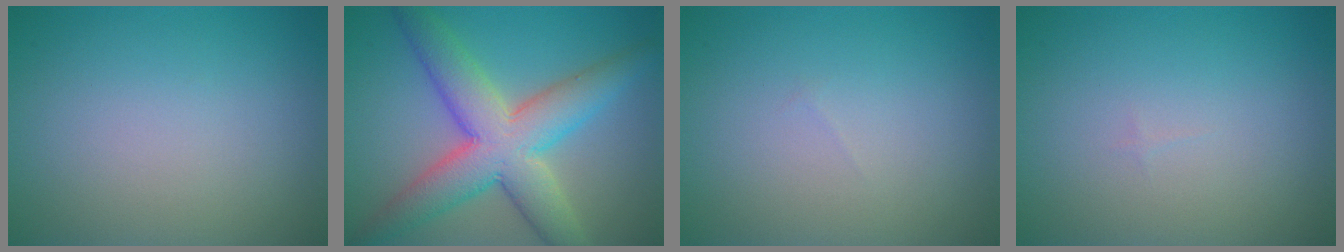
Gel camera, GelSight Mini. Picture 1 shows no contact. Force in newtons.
{"total": 8.5, "press": 8.5, "slide": 0.3}
{"total": 0.0}
{"total": 0.0}